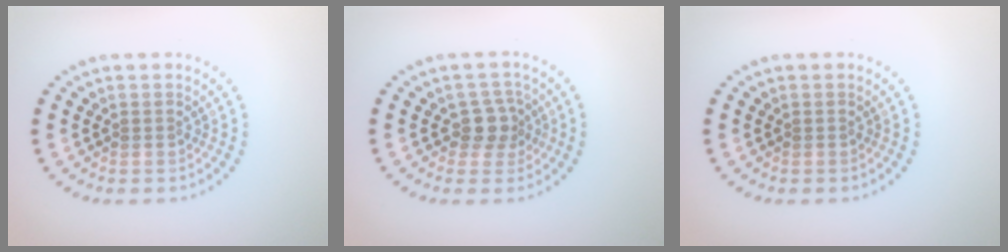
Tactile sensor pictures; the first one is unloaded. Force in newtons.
{"total": 2.3, "press": 2.0, "slide": 1.2}
{"total": 0.0}